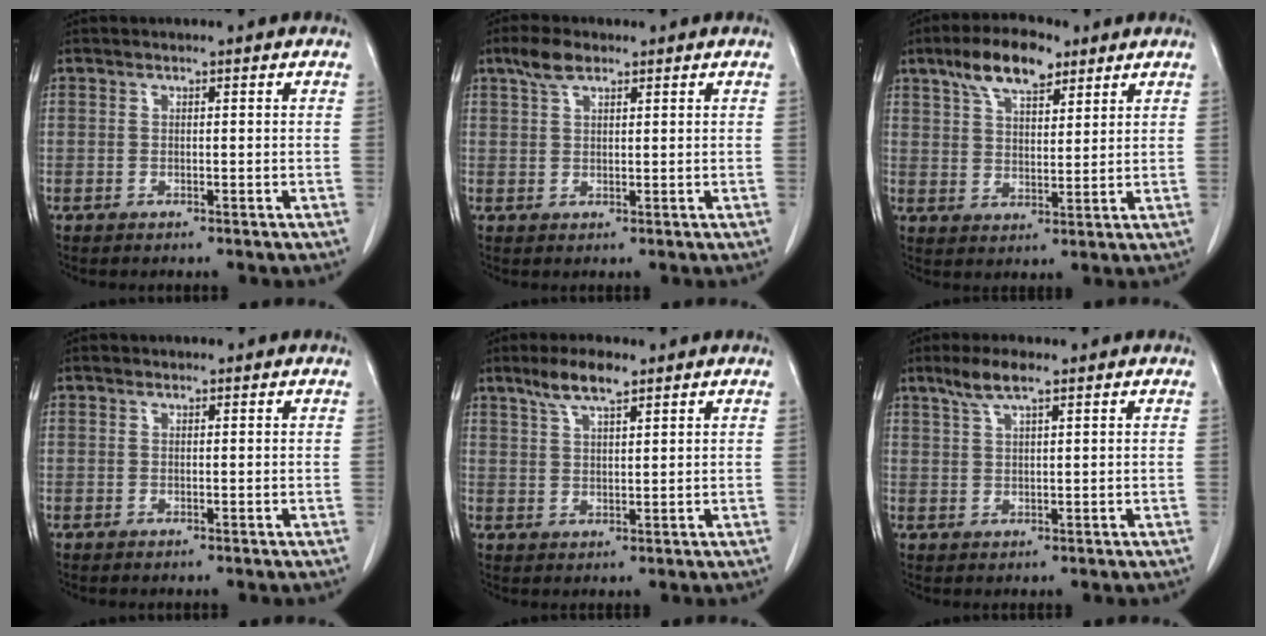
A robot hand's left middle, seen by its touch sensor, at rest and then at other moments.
{"total": 3.6, "force": [2.5, 1.4, 2.2], "torque": [-0.050, 0.010, 0.050]}
{"total": 9.1, "force": [6.0, 3.4, 5.9], "torque": [-0.112, 0.014, 0.108]}
{"total": 0.5, "force": [0.4, 0.3, 0.1], "torque": [-0.005, 0.003, 0.005]}
{"total": 5.6, "force": [4.0, 1.0, 3.7], "torque": [-0.078, 0.006, 0.076]}
{"total": 4.3, "force": [3.1, 0.5, 3.0], "torque": [-0.068, 0.007, 0.062]}